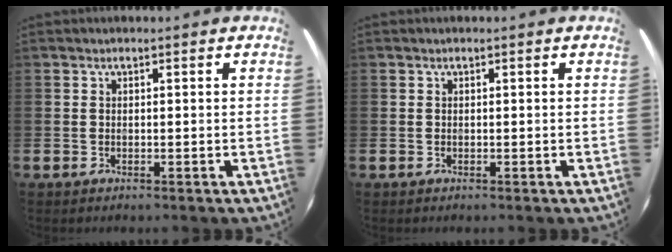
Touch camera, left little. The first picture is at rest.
{"total": 0.0}